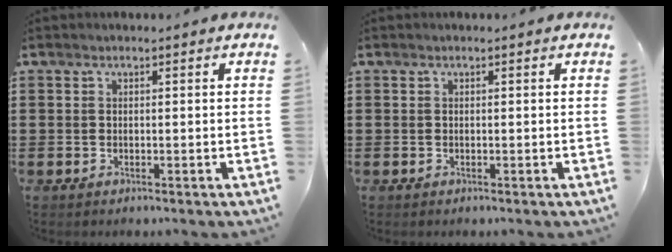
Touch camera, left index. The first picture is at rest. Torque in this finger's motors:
{"motor_torque": [-0.01, 0.01, 0.00, 0.00]}